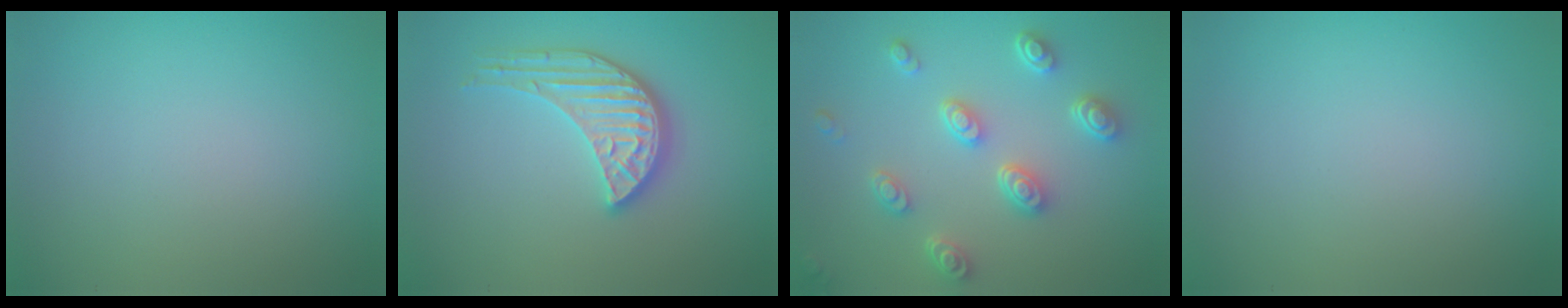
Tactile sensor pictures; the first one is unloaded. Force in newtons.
{"total": 3.8, "press": 3.5, "slide": 1.6}
{"total": 4.4, "press": 3.6, "slide": 2.6}
{"total": 0.0}